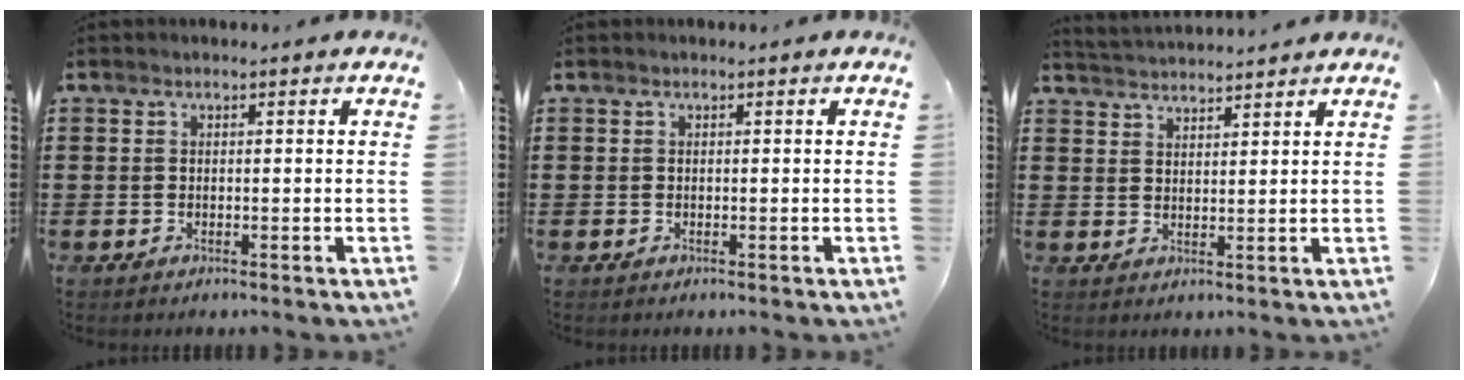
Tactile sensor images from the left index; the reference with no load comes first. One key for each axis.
{"total": 0.0}
{"total": 2.5, "fx": 2.4, "fy": -0.2, "fz": -0.4, "tx": -0.003, "ty": -0.007, "tz": 0.045}